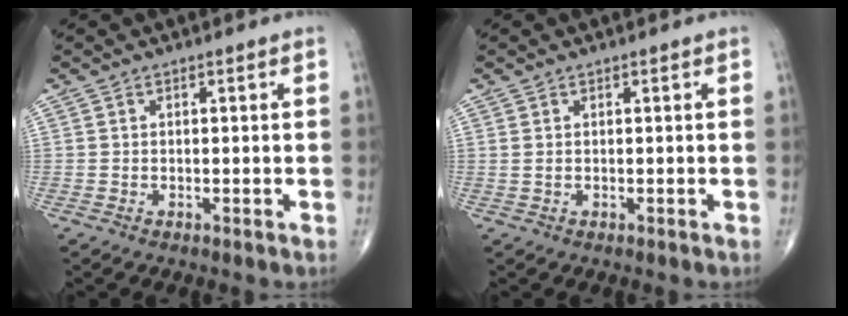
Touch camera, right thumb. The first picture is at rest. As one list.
[{"total": 0.7, "force": [0.2, 0.3, 0.6], "torque": [-0.021, 0.006, 0.008]}]